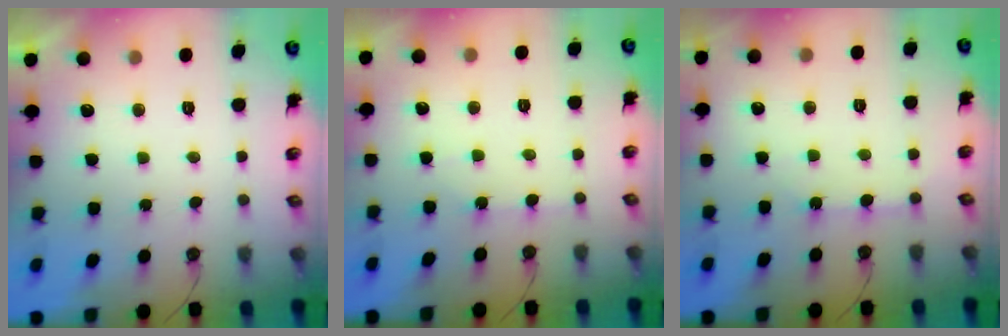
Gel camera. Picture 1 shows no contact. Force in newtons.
{"total": 3.0, "press": 3.0, "slide": 0.4}
{"total": 4.0, "press": 4.0, "slide": 0.2}